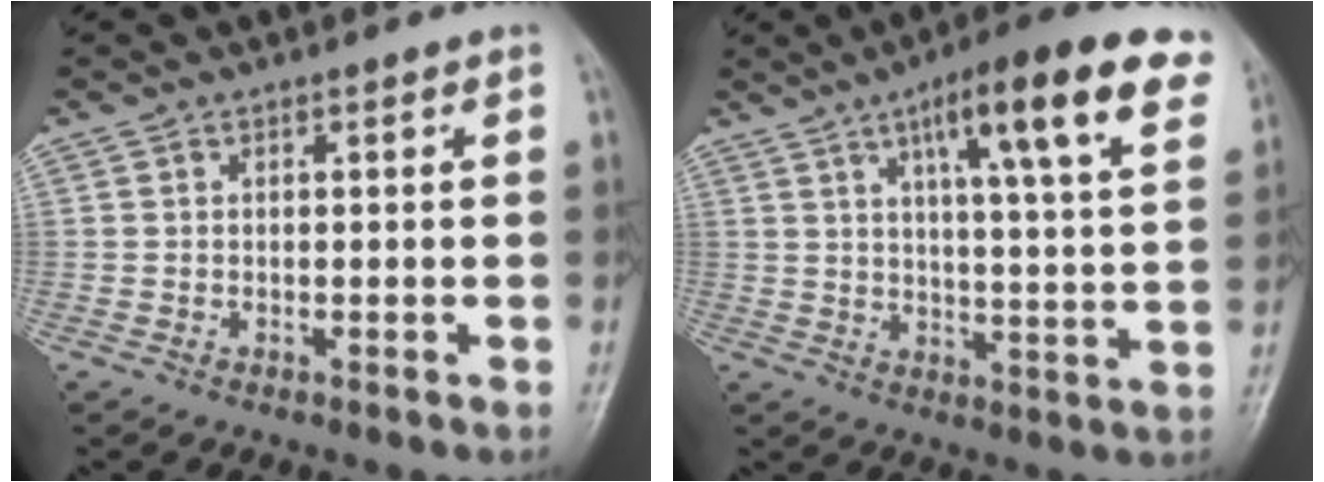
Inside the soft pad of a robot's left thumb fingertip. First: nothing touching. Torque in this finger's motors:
{"motor_torque": [0.48, 0.54, 1.63, -1.14, 0.12]}